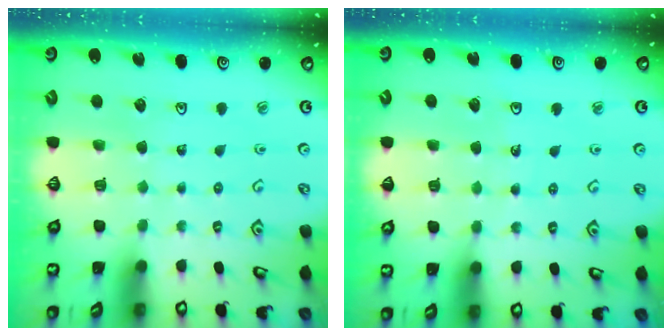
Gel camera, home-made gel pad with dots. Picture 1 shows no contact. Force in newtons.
{"total": 3.2, "press": 3.2, "slide": 0.3}